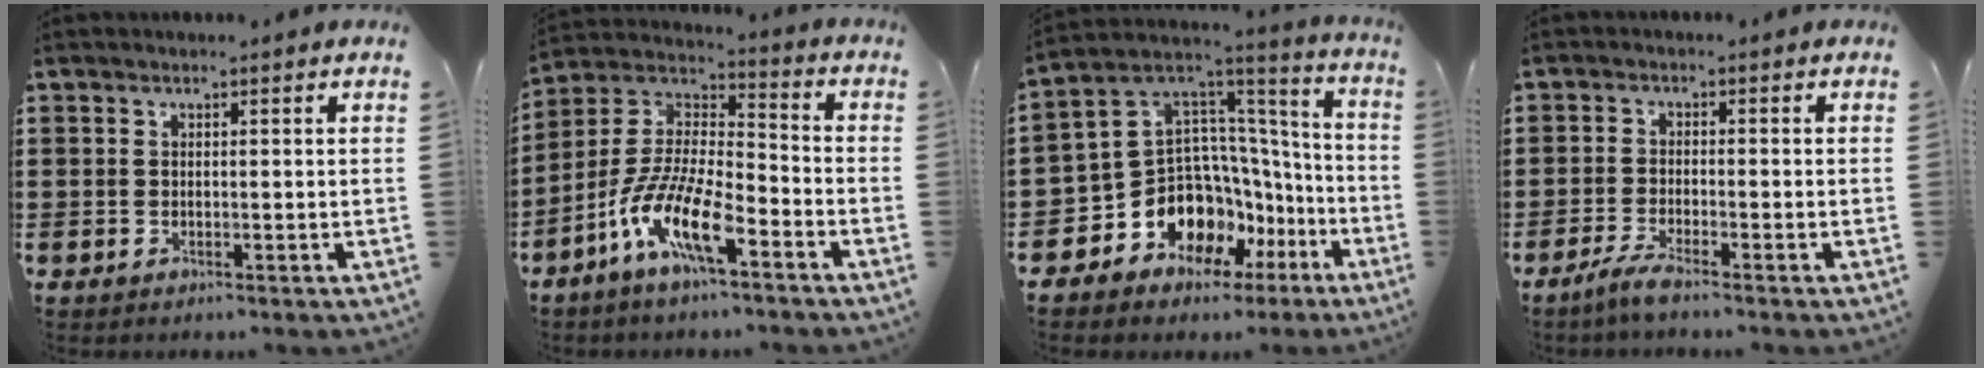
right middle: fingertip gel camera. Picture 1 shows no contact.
{"total": 11.2, "force": [-7.2, 2.8, 8.0], "torque": [-0.196, -0.020, -0.151]}
{"total": 11.1, "force": [-5.8, 8.6, 3.9], "torque": [-0.129, -0.016, -0.110]}
{"total": 3.0, "force": [-2.5, 0.0, 1.7], "torque": [-0.044, -0.006, -0.051]}